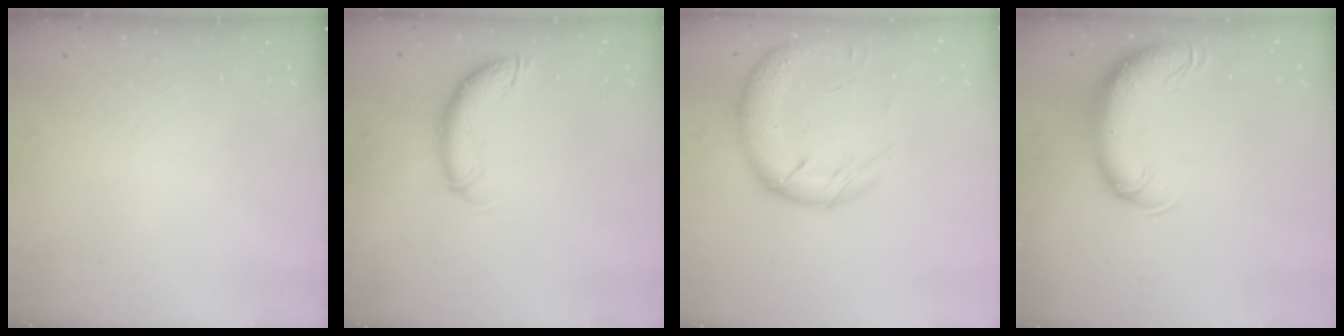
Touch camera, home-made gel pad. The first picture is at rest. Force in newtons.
{"total": 9.9, "press": 9.8, "slide": 1.4}
{"total": 18.0, "press": 17.4, "slide": 4.4}
{"total": 10.6, "press": 10.3, "slide": 2.5}